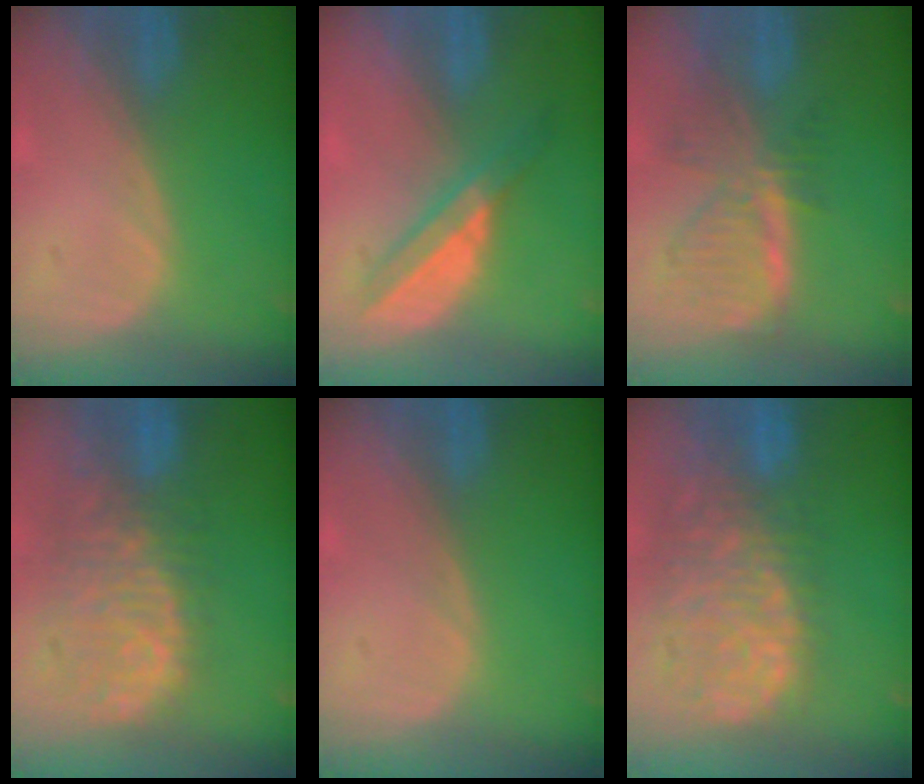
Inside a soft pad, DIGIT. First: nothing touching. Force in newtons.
{"total": 6.0, "press": 5.3, "slide": 2.8}
{"total": 7.5, "press": 6.8, "slide": 3.1}
{"total": 11.2, "press": 9.6, "slide": 5.8}
{"total": 0.0}
{"total": 12.9, "press": 10.6, "slide": 7.2}